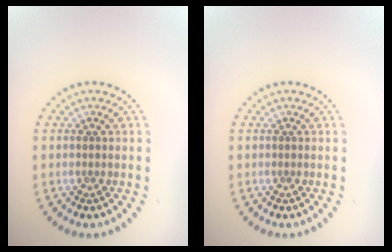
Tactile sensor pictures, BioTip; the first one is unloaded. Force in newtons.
{"total": 0.0}